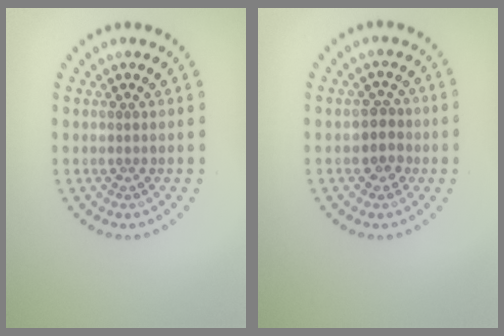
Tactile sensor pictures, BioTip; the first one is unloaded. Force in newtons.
{"total": 2.2, "press": 2.0, "slide": 0.9}